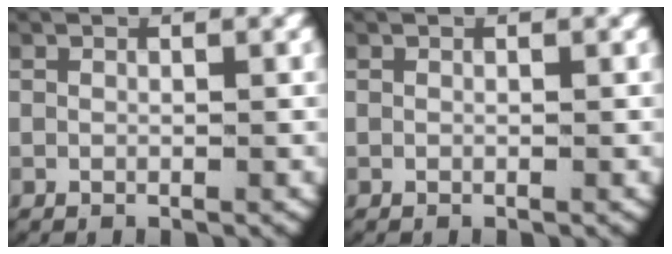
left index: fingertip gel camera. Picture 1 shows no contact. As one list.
[{"total": 0.0}]